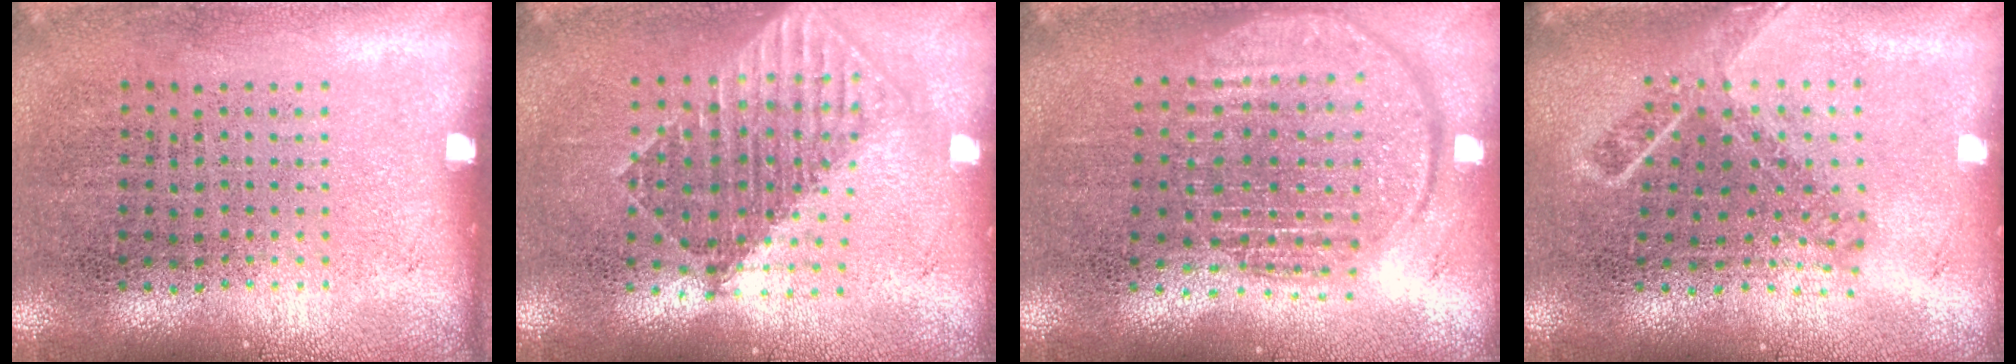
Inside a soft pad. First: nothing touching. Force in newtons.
{"total": 1.7, "press": 1.4, "slide": 0.9}
{"total": 1.9, "press": 1.7, "slide": 1.0}
{"total": 1.8, "press": 1.4, "slide": 1.2}